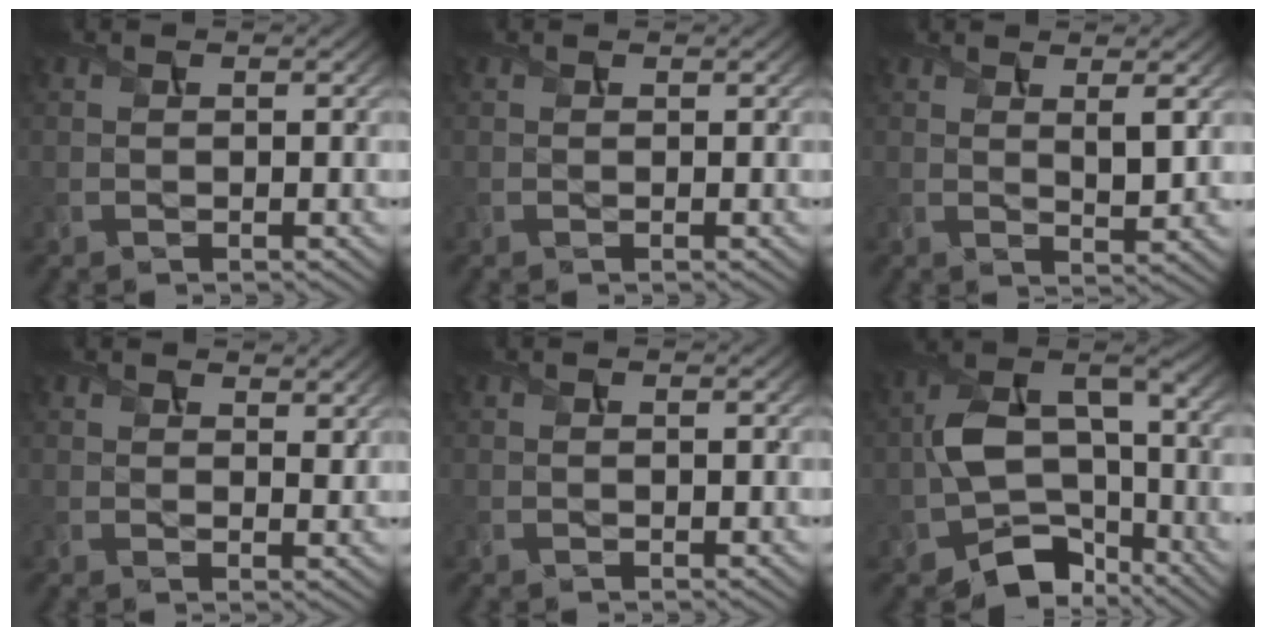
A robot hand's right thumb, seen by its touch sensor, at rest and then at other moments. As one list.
[{"total": 0.0}, {"total": 3.2, "force": [1.4, 0.7, 2.8], "torque": [-0.056, -0.005, 0.028]}, {"total": 3.0, "force": [2.2, 1.3, 1.6], "torque": [-0.031, -0.001, 0.045]}, {"total": 0.6, "force": [0.1, 0.2, 0.6], "torque": [-0.011, 0.000, 0.002]}, {"total": 11.3, "force": [-4.4, 7.1, 7.6], "torque": [-0.137, -0.006, -0.083]}]